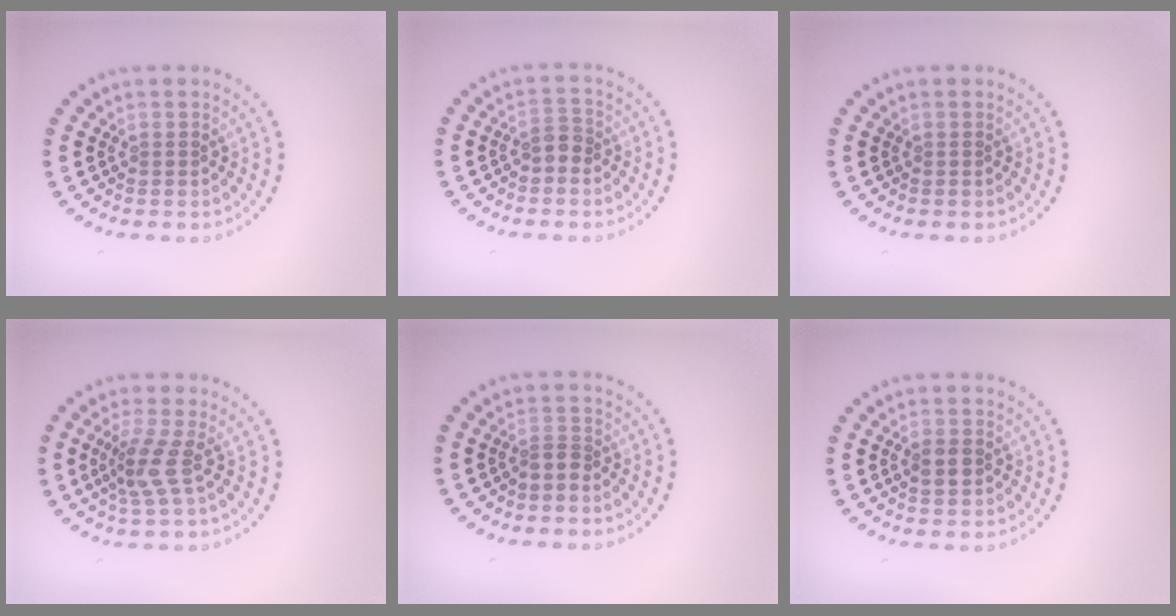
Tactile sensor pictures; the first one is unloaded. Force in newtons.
{"total": 1.4, "press": 1.3, "slide": 0.7}
{"total": 0.0}
{"total": 2.8, "press": 2.1, "slide": 1.8}
{"total": 1.3, "press": 0.9, "slide": 0.9}
{"total": 1.8, "press": 1.8, "slide": 0.2}